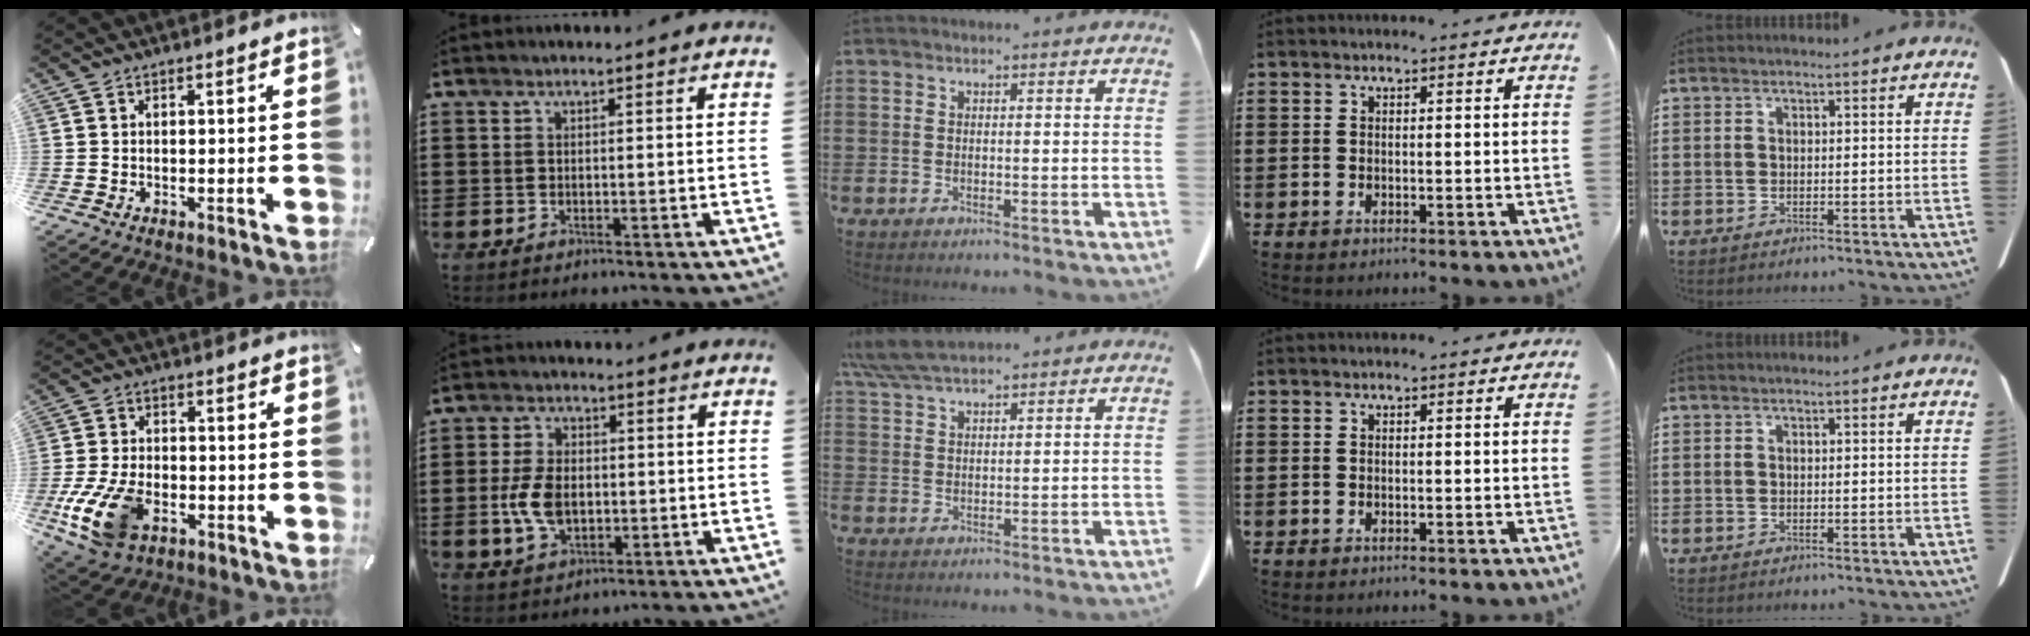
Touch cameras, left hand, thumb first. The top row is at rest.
{"thumb": {"total": 13.7, "force": [-5.5, 8.2, 9.5], "torque": [-0.201, 0.016, -0.095]}, "index": {"total": 7.2, "force": [-0.7, 4.5, 5.6], "torque": [-0.137, 0.000, -0.020]}, "middle": {"total": 5.8, "force": [5.0, 1.1, 2.8], "torque": [-0.068, -0.008, 0.095]}}